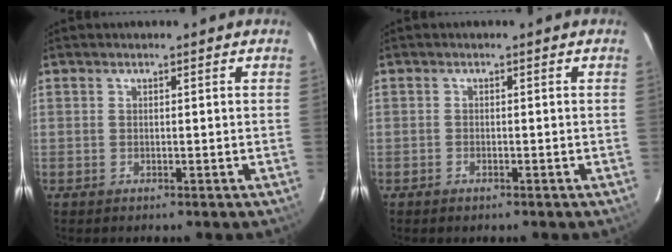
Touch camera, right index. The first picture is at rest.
{"total": 1.0, "force": [-0.8, 0.5, 0.3], "torque": [-0.008, -0.001, -0.016]}